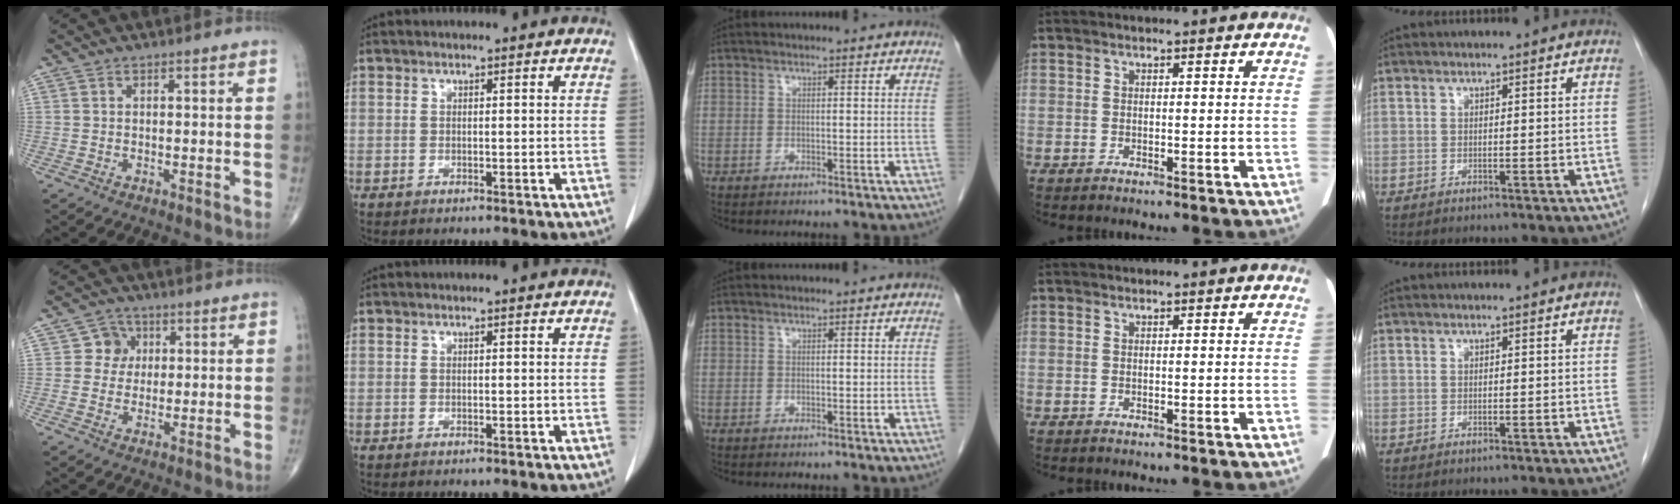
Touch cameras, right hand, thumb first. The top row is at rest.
{"thumb": {"total": 4.4, "force": [0.9, 4.2, 1.0], "torque": [0.014, 0.006, 0.005]}}